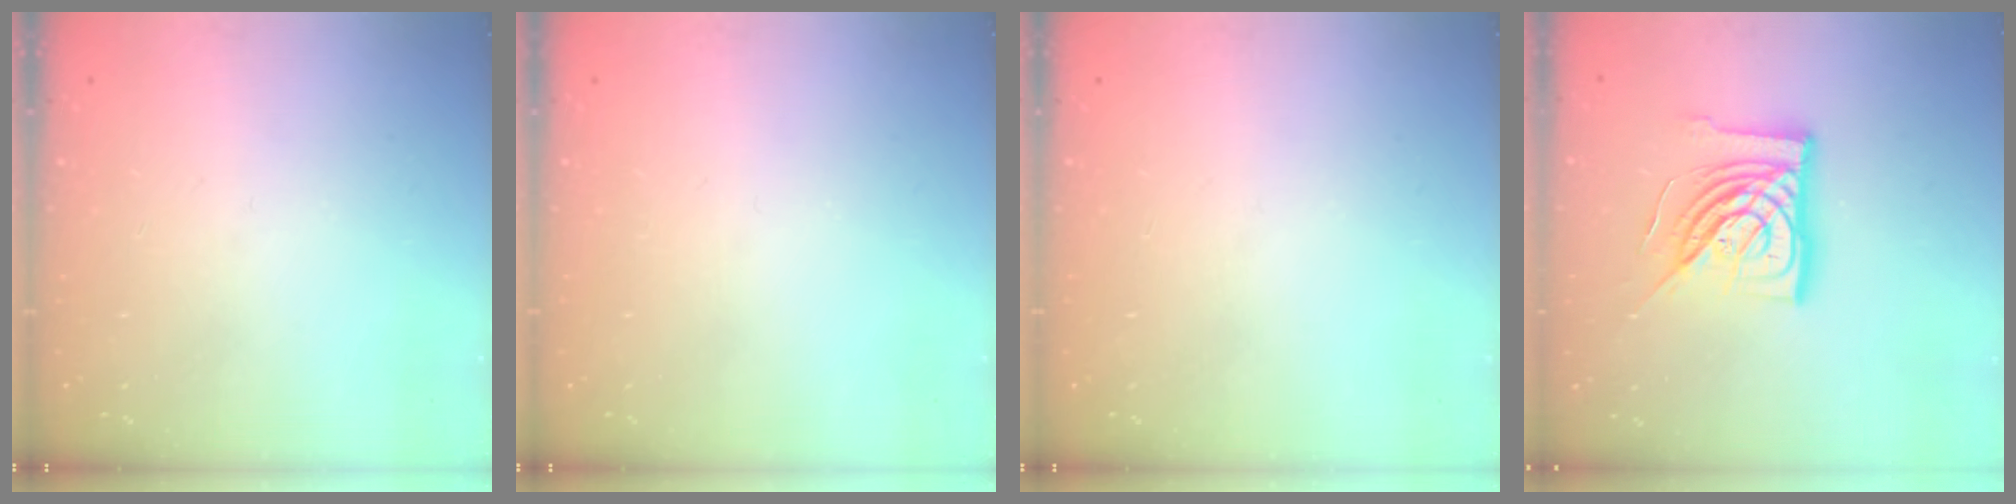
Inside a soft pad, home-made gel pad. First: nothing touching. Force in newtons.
{"total": 0.0}
{"total": 0.0}
{"total": 15.7, "press": 15.7, "slide": 1.5}